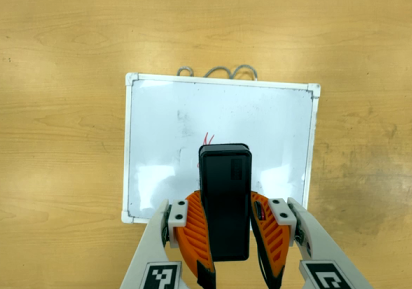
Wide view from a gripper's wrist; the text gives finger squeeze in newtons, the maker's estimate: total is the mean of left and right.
{"total": 9.5, "left": 8.1, "right": 11.0}